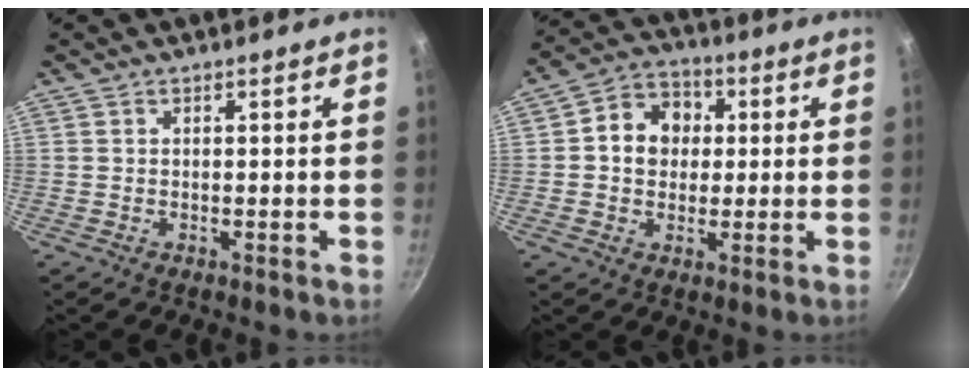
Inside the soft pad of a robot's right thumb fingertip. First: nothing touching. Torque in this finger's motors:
{"motor_torque": [-0.23, -0.02, 0.02, 0.16, 0.06]}